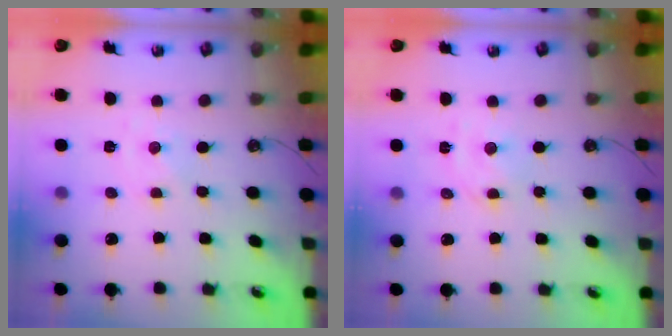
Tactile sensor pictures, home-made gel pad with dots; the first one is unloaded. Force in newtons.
{"total": 3.8, "press": 3.7, "slide": 0.5}